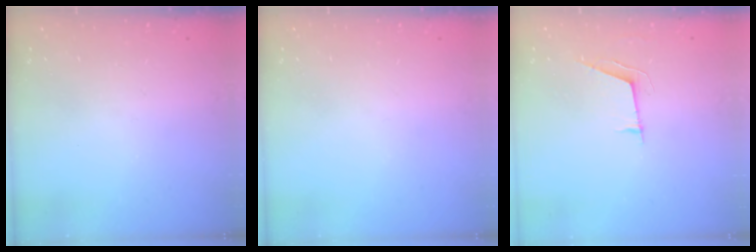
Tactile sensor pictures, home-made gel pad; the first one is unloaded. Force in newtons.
{"total": 0.0}
{"total": 5.4, "press": 4.9, "slide": 2.4}